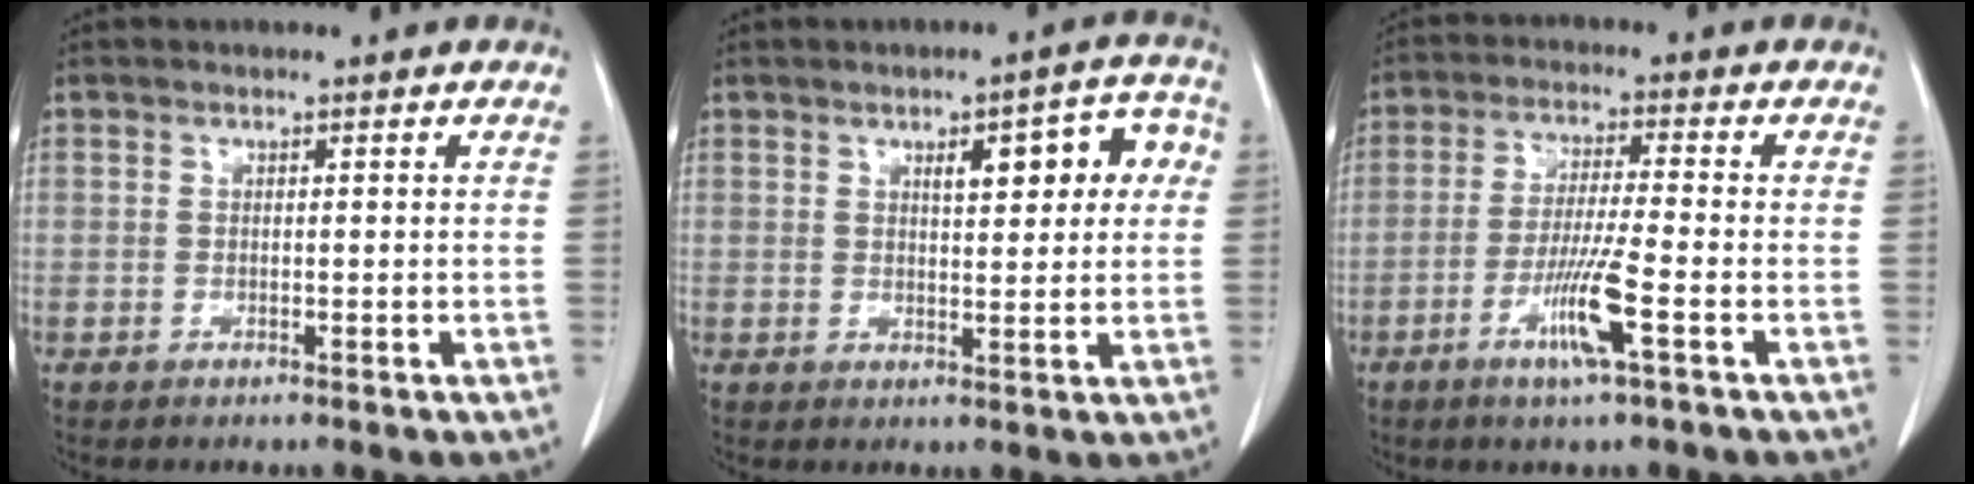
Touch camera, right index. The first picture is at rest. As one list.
[{"total": 8.2, "force": [2.5, 2.6, 7.3], "torque": [-0.086, 0.025, 0.030]}, {"total": 7.7, "force": [-3.3, -0.4, 7.0], "torque": [-0.135, -0.014, -0.064]}]